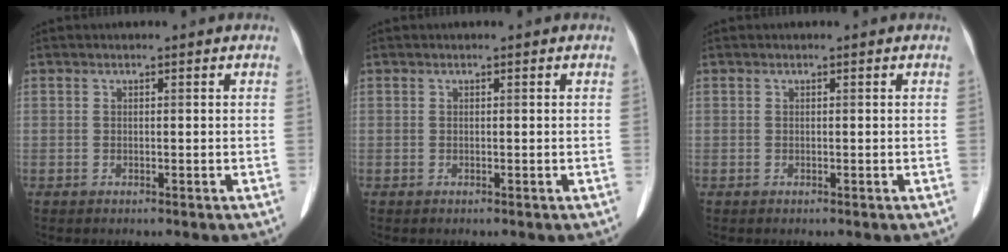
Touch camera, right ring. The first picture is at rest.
{"total": 0.0}
{"total": 0.0}